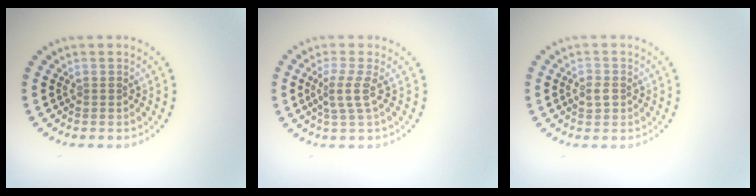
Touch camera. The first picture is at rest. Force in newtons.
{"total": 2.2, "press": 1.5, "slide": 1.5}
{"total": 1.4, "press": 1.4, "slide": 0.3}